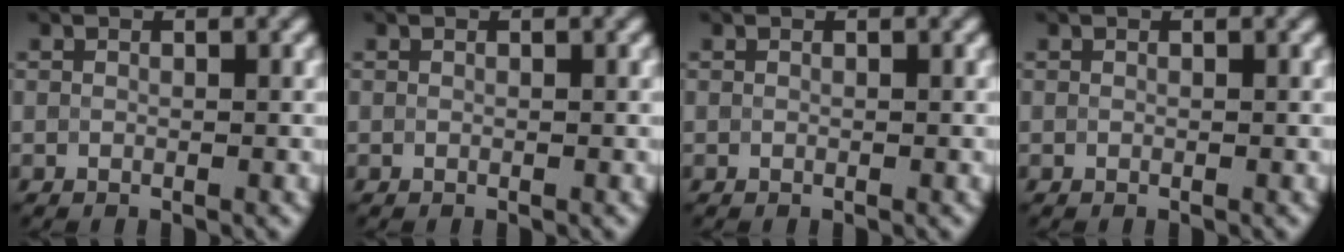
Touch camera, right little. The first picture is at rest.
{"total": 0.0}
{"total": 0.0}
{"total": 0.0}